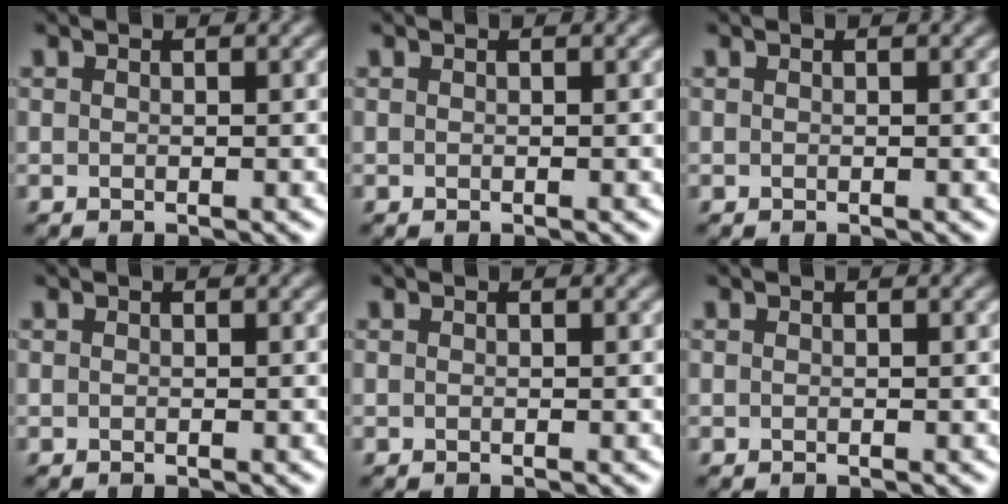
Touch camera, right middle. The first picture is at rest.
{"total": 0.0}
{"total": 0.0}
{"total": 0.0}
{"total": 0.0}
{"total": 0.0}